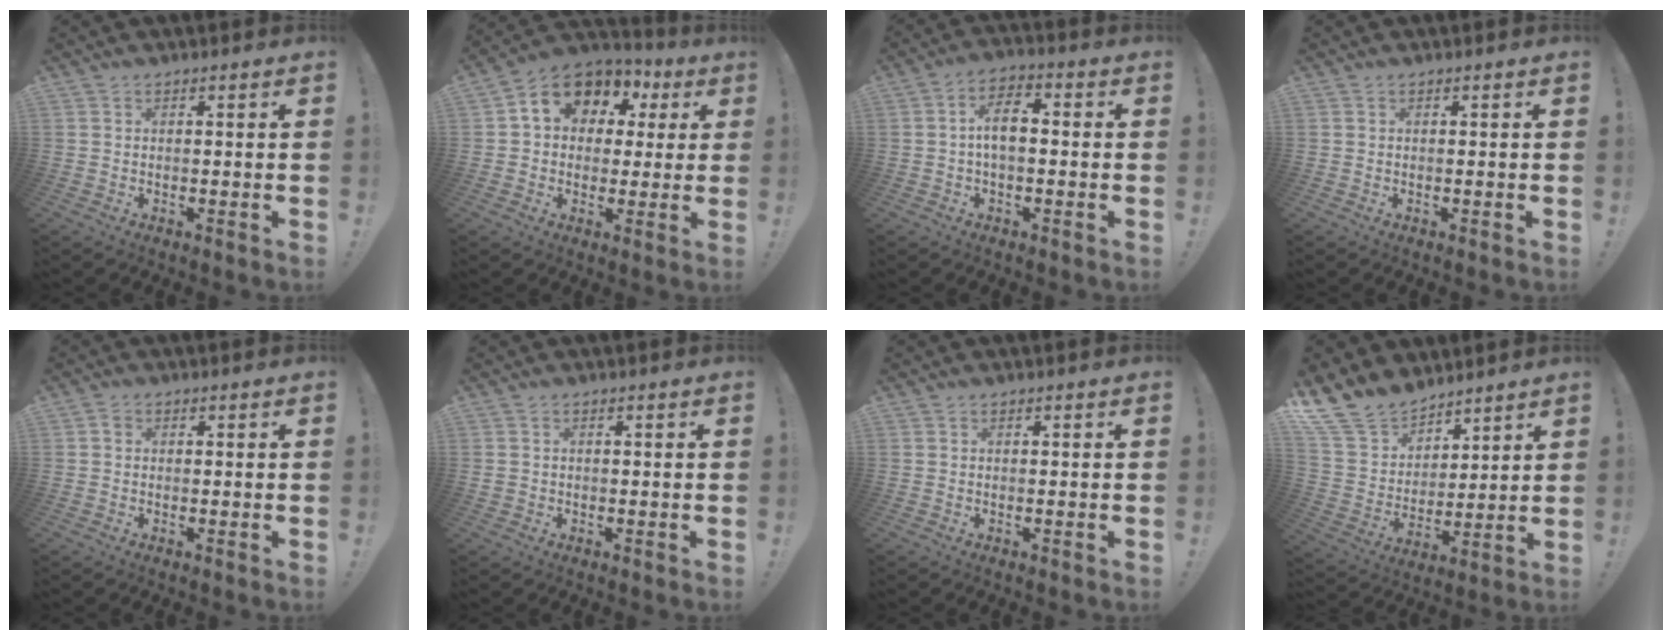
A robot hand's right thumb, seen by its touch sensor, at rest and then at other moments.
{"total": 10.7, "force": [3.9, 8.4, 5.3], "torque": [-0.087, -0.018, 0.076]}
{"total": 7.8, "force": [0.1, 3.8, 6.8], "torque": [-0.112, 0.001, 0.002]}
{"total": 0.0}
{"total": 1.2, "force": [0.0, 1.1, 0.5], "torque": [-0.003, 0.001, -0.002]}
{"total": 0.0}
{"total": 0.0}
{"total": 15.1, "force": [11.8, 8.6, 3.8], "torque": [-0.088, -0.087, 0.229]}